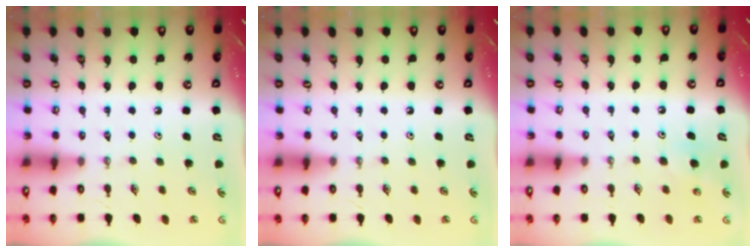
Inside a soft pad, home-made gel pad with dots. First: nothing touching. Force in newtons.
{"total": 0.0}
{"total": 5.4, "press": 5.4, "slide": 0.5}